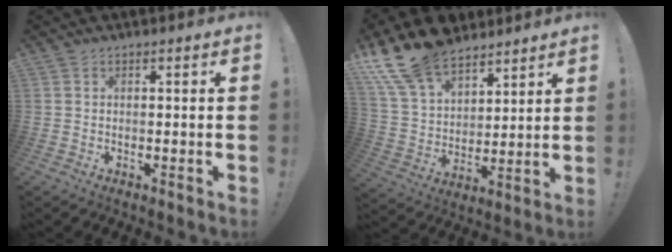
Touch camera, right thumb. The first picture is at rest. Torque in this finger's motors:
{"motor_torque": [-0.04, 0.22, 0.18, 0.18, 0.02]}